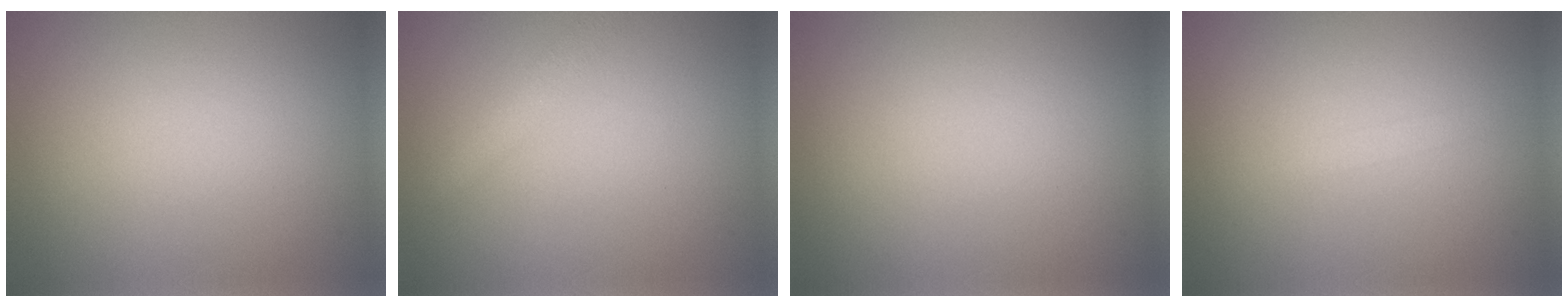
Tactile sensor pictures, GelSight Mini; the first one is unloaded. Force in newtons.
{"total": 1.5, "press": 1.5, "slide": 0.1}
{"total": 0.0}
{"total": 0.7, "press": 0.7, "slide": 0.0}